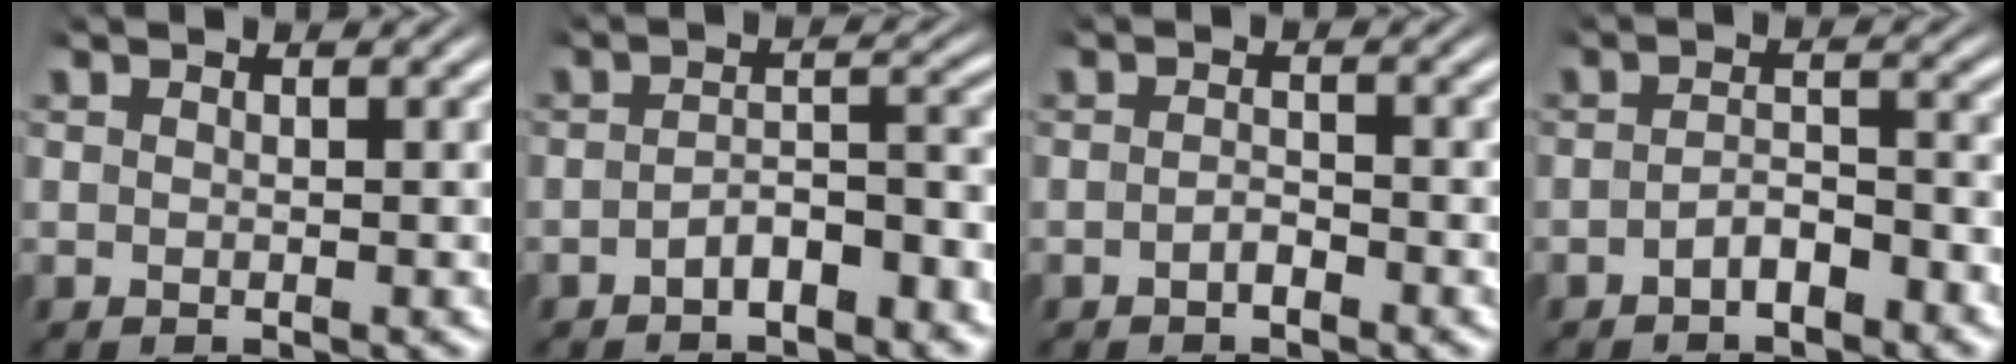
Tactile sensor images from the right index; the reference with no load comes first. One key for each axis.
{"total": 3.7, "fx": -3.0, "fy": 1.1, "fz": 1.8, "tx": -0.017, "ty": -0.007, "tz": -0.047}
{"total": 1.3, "fx": -1.2, "fy": 0.3, "fz": 0.5, "tx": -0.006, "ty": -0.003, "tz": -0.022}
{"total": 2.6, "fx": -2.2, "fy": 0.9, "fz": 1.1, "tx": -0.013, "ty": -0.008, "tz": -0.038}